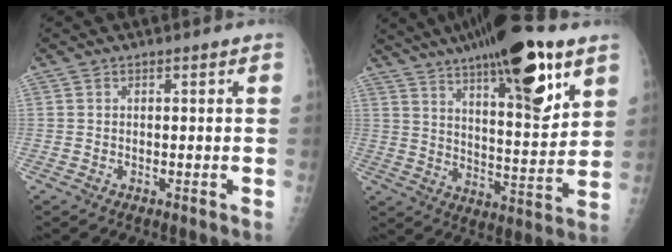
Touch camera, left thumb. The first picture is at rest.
{"total": 23.2, "force": [13.3, 6.4, 17.9], "torque": [-0.260, -0.045, 0.210]}